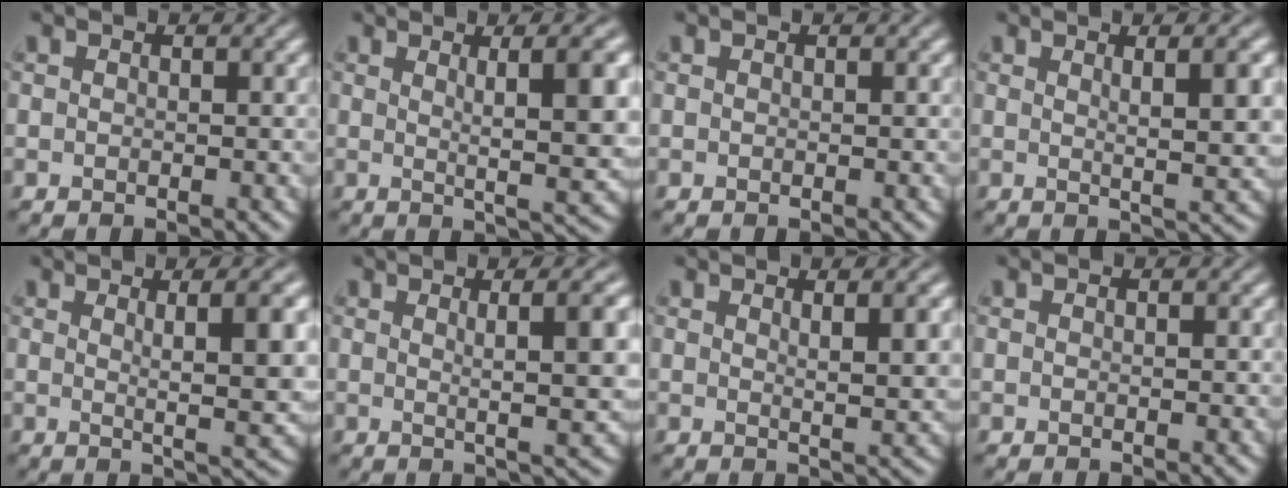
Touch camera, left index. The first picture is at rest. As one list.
[{"total": 7.9, "force": [1.8, 1.7, 7.5], "torque": [-0.086, 0.006, 0.034]}, {"total": 0.0}, {"total": 5.5, "force": [1.6, 1.3, 5.1], "torque": [-0.053, 0.006, 0.025]}, {"total": 7.1, "force": [1.7, 1.6, 6.7], "torque": [-0.076, 0.000, 0.032]}, {"total": 6.7, "force": [1.5, 1.5, 6.3], "torque": [-0.068, 0.008, 0.026]}, {"total": 3.5, "force": [1.4, 0.7, 3.1], "torque": [-0.036, -0.002, 0.023]}, {"total": 0.0}]